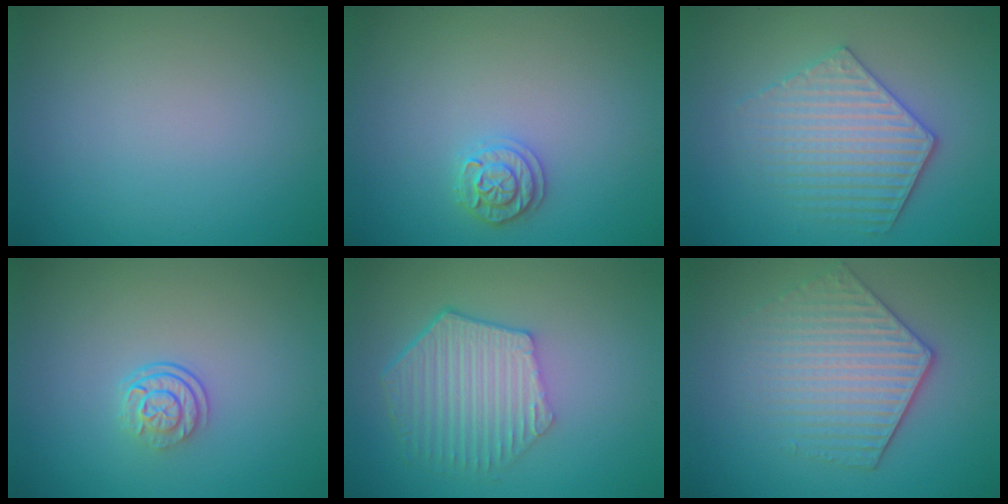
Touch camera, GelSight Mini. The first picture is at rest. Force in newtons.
{"total": 1.9, "press": 1.9, "slide": 0.3}
{"total": 4.1, "press": 3.8, "slide": 1.4}
{"total": 2.6, "press": 1.8, "slide": 1.9}
{"total": 5.8, "press": 4.4, "slide": 3.7}
{"total": 4.4, "press": 3.7, "slide": 2.4}